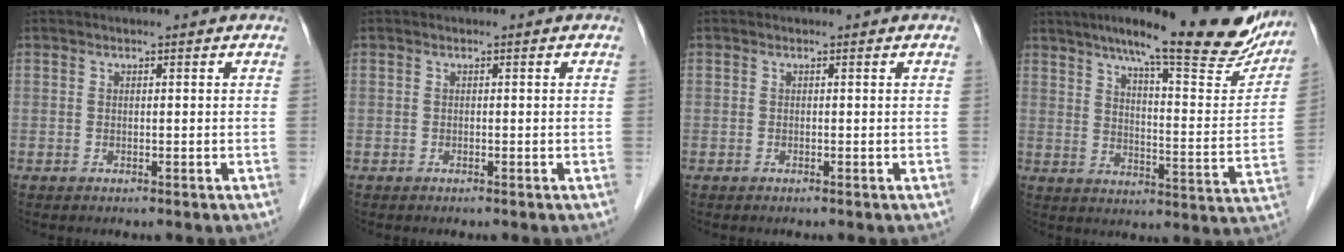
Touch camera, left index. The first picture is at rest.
{"total": 0.0}
{"total": 0.0}
{"total": 24.1, "force": [19.2, 3.7, 14.1], "torque": [-0.197, -0.011, 0.252]}